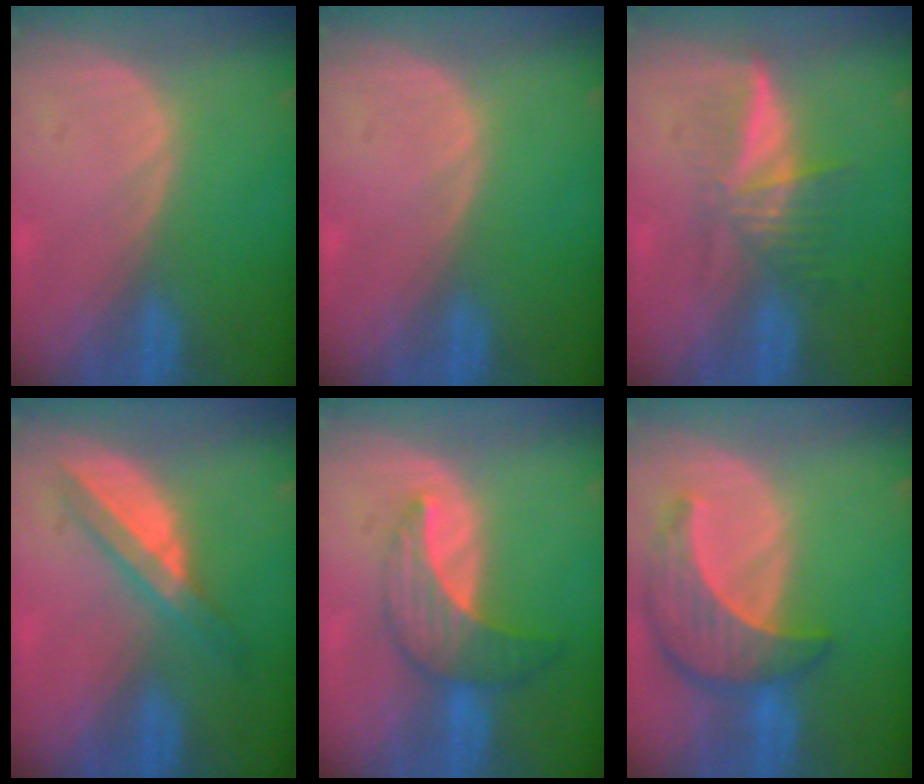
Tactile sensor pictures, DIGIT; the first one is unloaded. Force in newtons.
{"total": 0.0}
{"total": 6.0, "press": 5.4, "slide": 2.6}
{"total": 6.0, "press": 5.3, "slide": 2.8}
{"total": 7.3, "press": 6.6, "slide": 3.1}
{"total": 8.7, "press": 7.9, "slide": 3.7}